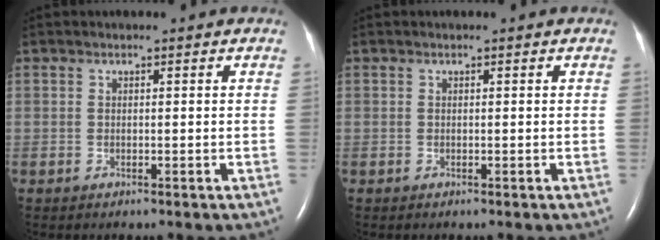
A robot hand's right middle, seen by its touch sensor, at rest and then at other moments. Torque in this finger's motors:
{"motor_torque": [0.00, -0.08, 0.06, 0.01]}